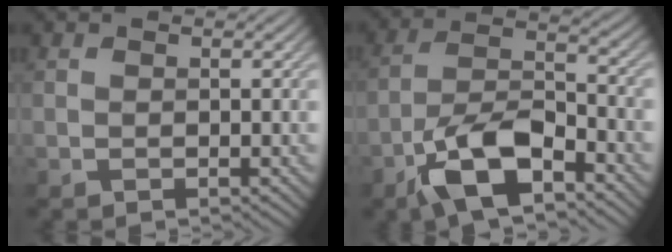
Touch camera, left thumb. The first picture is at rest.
{"total": 10.9, "force": [-6.4, 4.2, 7.7], "torque": [-0.144, 0.003, -0.135]}